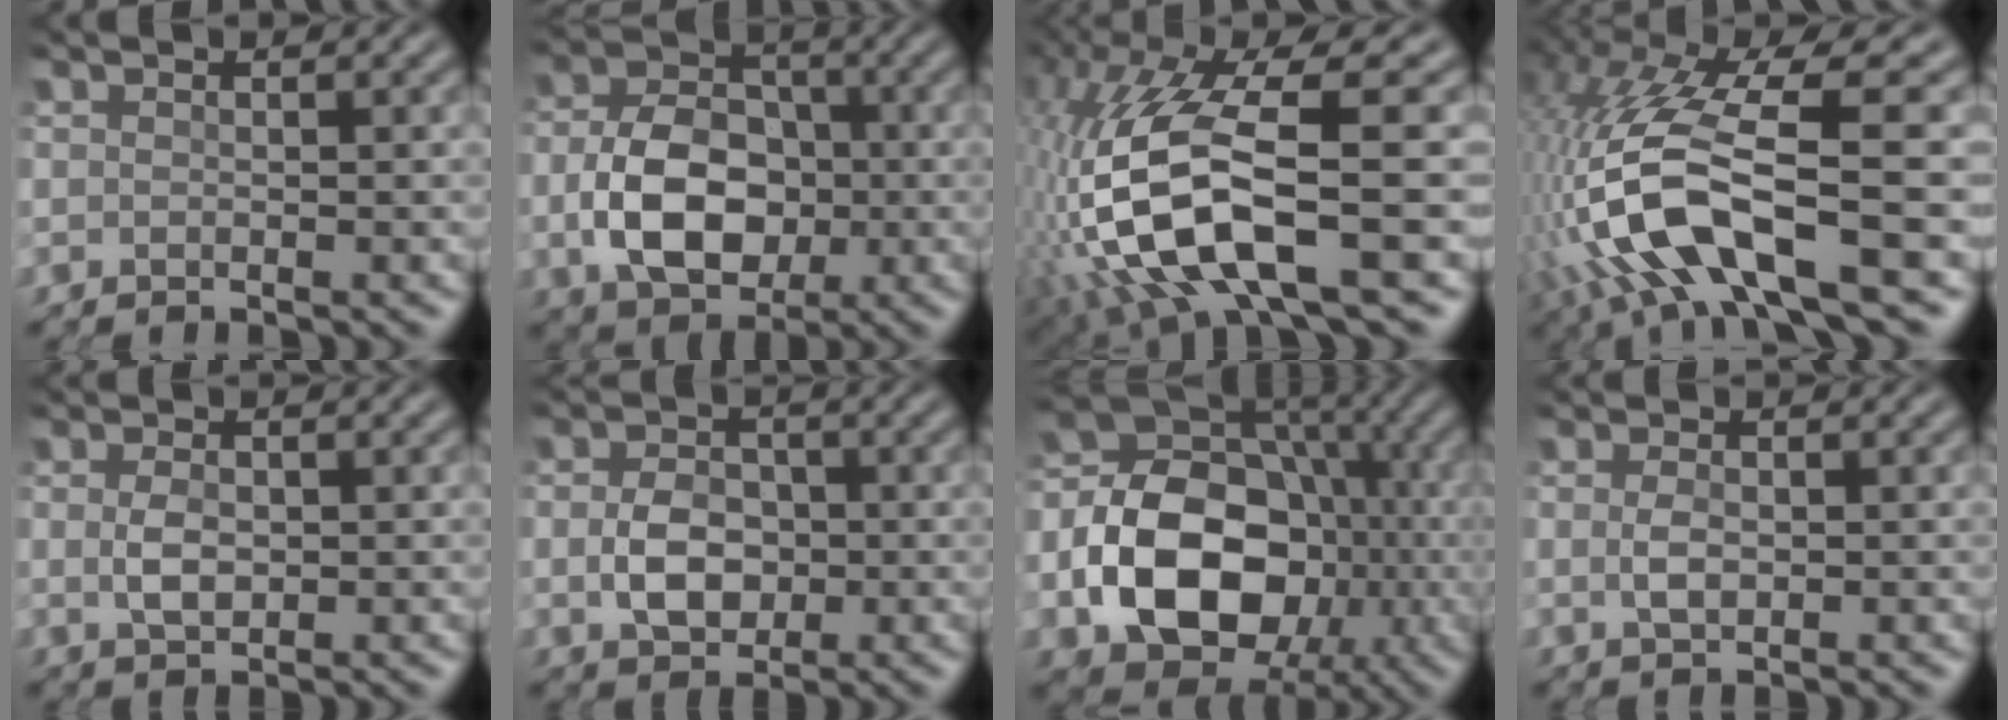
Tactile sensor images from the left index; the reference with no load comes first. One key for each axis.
{"total": 7.6, "fx": -1.4, "fy": 5.2, "fz": 5.4, "tx": -0.111, "ty": 0.001, "tz": -0.024}
{"total": 12.5, "fx": -2.3, "fy": 3.9, "fz": 11.6, "tx": -0.252, "ty": -0.003, "tz": -0.037}
{"total": 12.1, "fx": -3.5, "fy": 3.3, "fz": 11.1, "tx": -0.246, "ty": 0.005, "tz": -0.060}
{"total": 2.0, "fx": 0.1, "fy": 1.1, "fz": 1.7, "tx": -0.042, "ty": 0.001, "tz": 0.003}
{"total": 3.7, "fx": -0.5, "fy": 2.7, "fz": 2.6, "tx": -0.056, "ty": 0.002, "tz": -0.007}
{"total": 15.0, "fx": -2.9, "fy": 11.0, "fz": 9.8, "tx": -0.173, "ty": -0.004, "tz": -0.051}
{"total": 1.6, "fx": 0.0, "fy": 0.8, "fz": 1.4, "tx": -0.037, "ty": 0.002, "tz": 0.002}